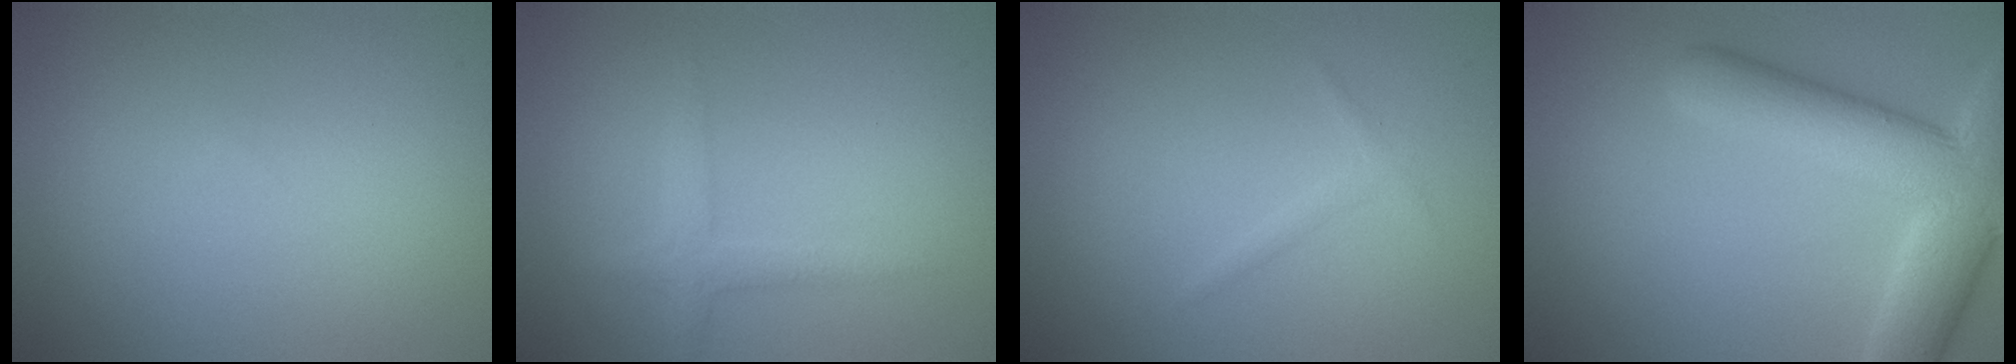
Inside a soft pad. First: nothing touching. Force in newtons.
{"total": 1.9, "press": 1.9, "slide": 0.1}
{"total": 0.8, "press": 0.8, "slide": 0.1}
{"total": 9.6, "press": 9.6, "slide": 0.6}